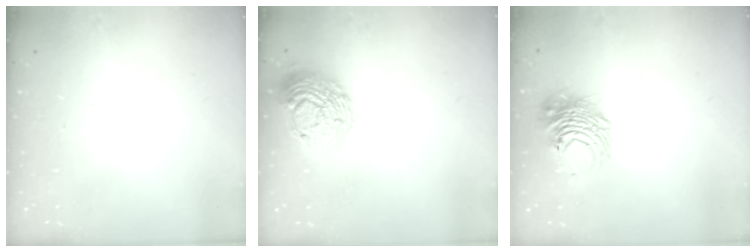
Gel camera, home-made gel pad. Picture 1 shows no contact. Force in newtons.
{"total": 17.8, "press": 17.8, "slide": 1.2}
{"total": 10.0, "press": 10.0, "slide": 0.5}